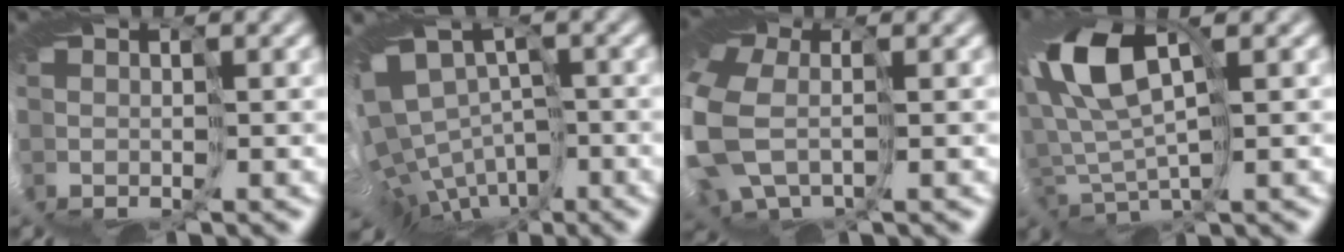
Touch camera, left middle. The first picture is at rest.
{"total": 9.2, "force": [-4.1, 6.8, 4.8], "torque": [-0.120, -0.011, -0.009]}
{"total": 9.6, "force": [0.2, 7.4, 6.2], "torque": [-0.186, -0.030, 0.041]}
{"total": 7.5, "force": [2.4, 3.8, 6.0], "torque": [-0.151, 0.022, 0.036]}